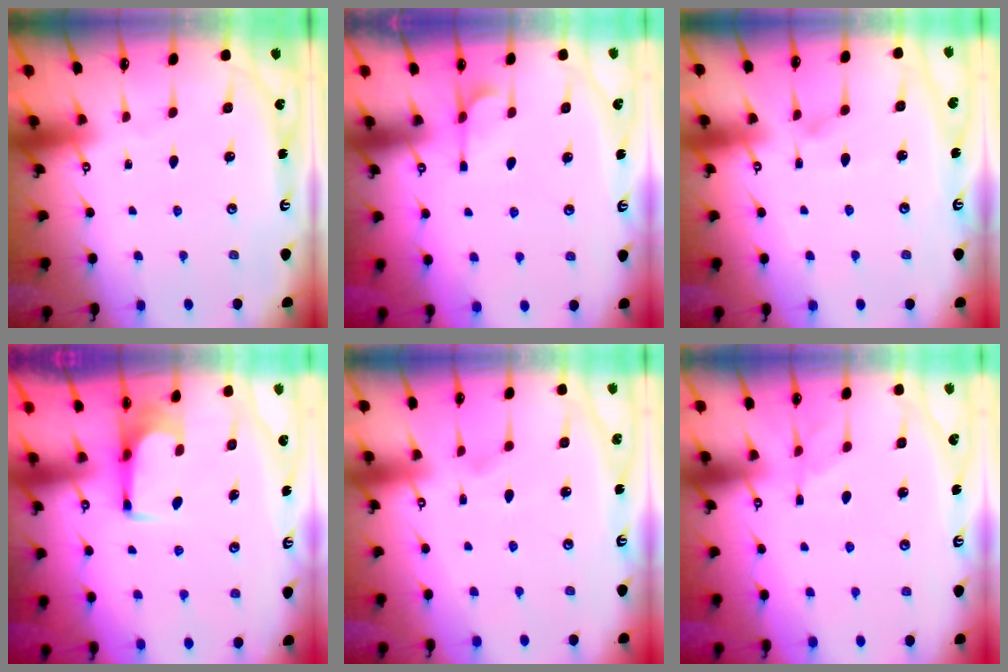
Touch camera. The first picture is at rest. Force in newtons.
{"total": 3.1, "press": 2.8, "slide": 1.3}
{"total": 4.5, "press": 4.5, "slide": 0.5}
{"total": 3.7, "press": 3.7, "slide": 0.2}
{"total": 1.2, "press": 0.5, "slide": 1.1}
{"total": 1.2, "press": 0.5, "slide": 1.1}